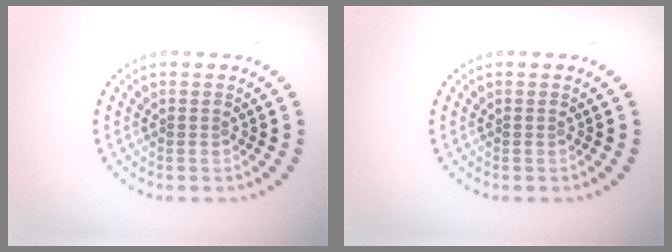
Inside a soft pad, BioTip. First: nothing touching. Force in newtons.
{"total": 0.0}